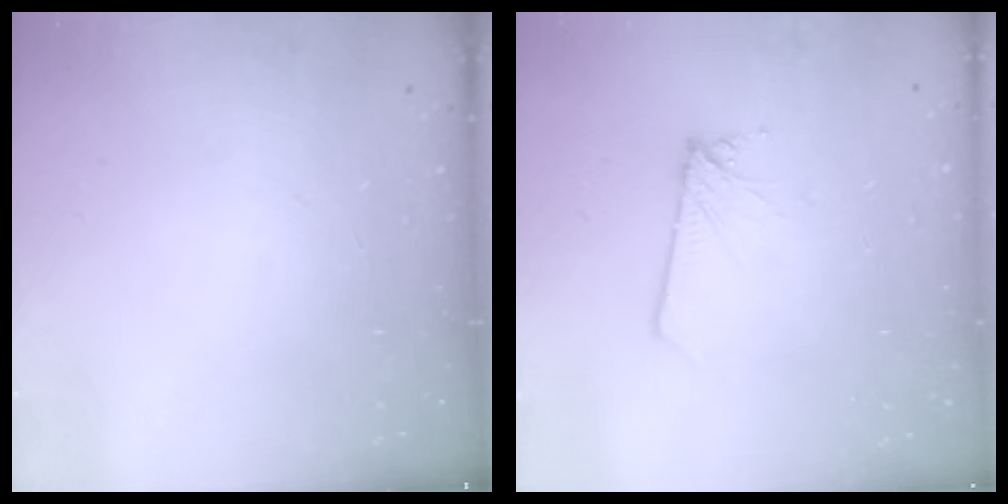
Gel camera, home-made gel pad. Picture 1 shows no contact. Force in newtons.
{"total": 2.0, "press": 2.0, "slide": 0.1}